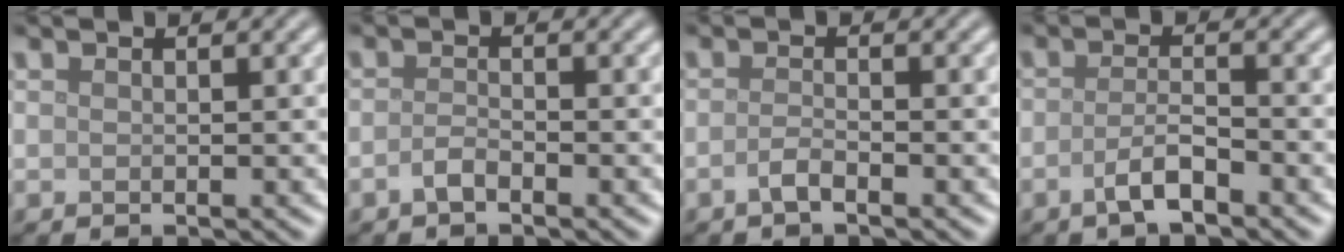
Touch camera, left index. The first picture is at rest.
{"total": 1.3, "force": [-0.9, 0.4, 0.9], "torque": [-0.021, 0.003, -0.020]}
{"total": 1.4, "force": [-0.9, 0.4, 1.1], "torque": [-0.022, 0.003, -0.020]}
{"total": 2.6, "force": [-1.5, 0.7, 2.0], "torque": [-0.040, 0.005, -0.033]}